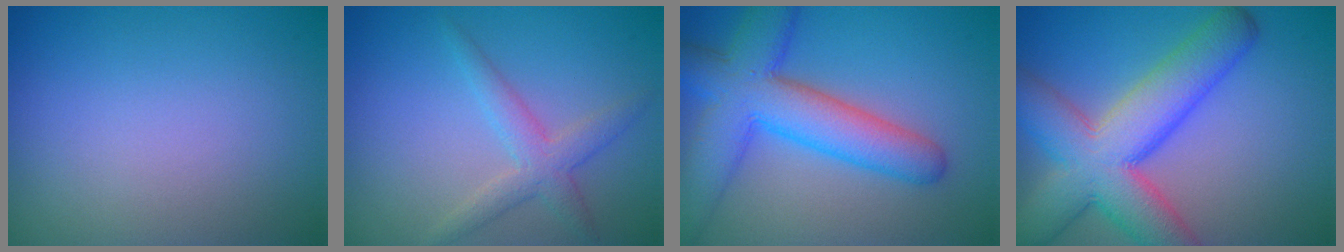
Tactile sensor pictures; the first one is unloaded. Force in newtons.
{"total": 2.7, "press": 2.7, "slide": 0.0}
{"total": 8.7, "press": 8.7, "slide": 0.2}
{"total": 9.8, "press": 9.8, "slide": 0.5}